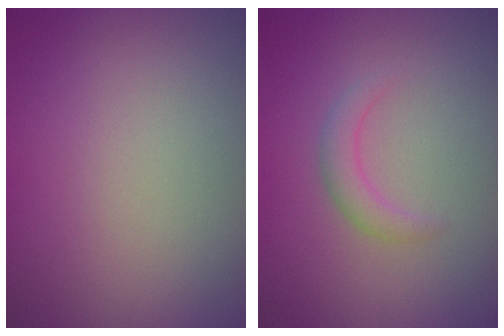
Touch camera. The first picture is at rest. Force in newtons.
{"total": 1.7, "press": 1.7, "slide": 0.3}